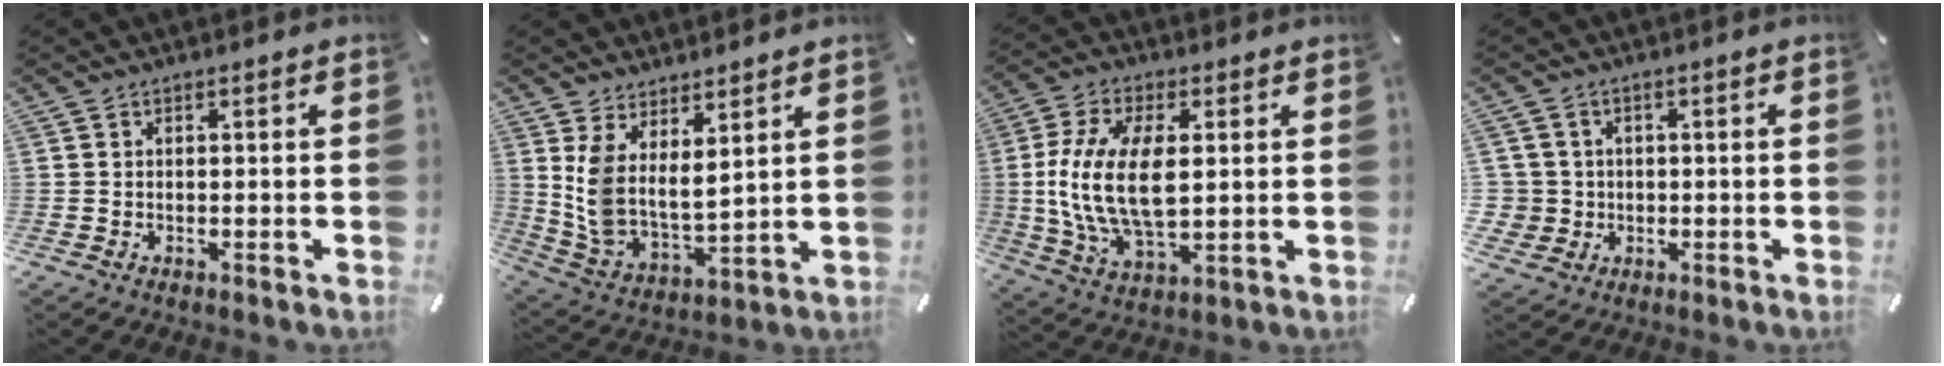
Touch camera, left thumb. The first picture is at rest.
{"total": 7.6, "force": [5.5, 3.6, 3.8], "torque": [-0.107, -0.044, 0.105]}
{"total": 15.6, "force": [1.6, 8.2, 13.2], "torque": [-0.296, -0.009, 0.029]}
{"total": 5.4, "force": [-0.1, 5.3, 0.7], "torque": [-0.027, 0.008, 0.000]}